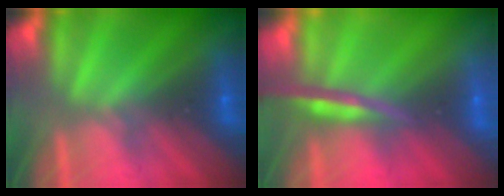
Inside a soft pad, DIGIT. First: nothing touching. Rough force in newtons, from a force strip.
{"total": 8.0}